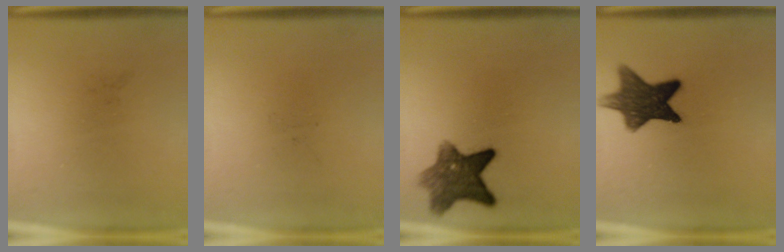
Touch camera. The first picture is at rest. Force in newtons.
{"total": 0.0}
{"total": 8.4}
{"total": 10.7}